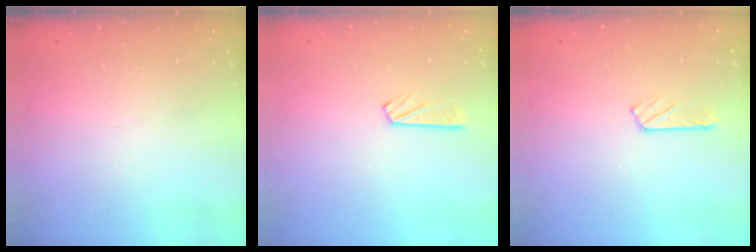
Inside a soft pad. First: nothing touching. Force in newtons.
{"total": 6.2, "press": 6.2, "slide": 0.2}
{"total": 3.1, "press": 3.1, "slide": 0.4}